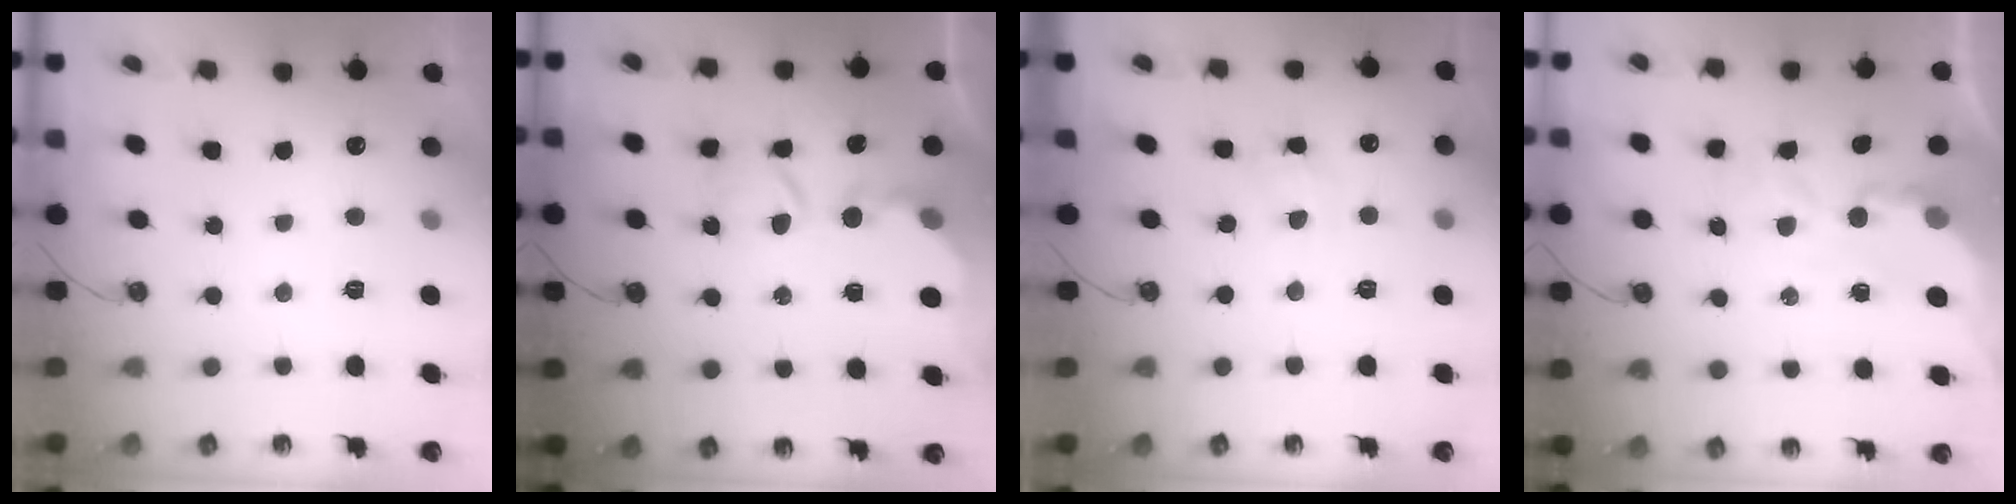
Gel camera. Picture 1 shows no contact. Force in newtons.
{"total": 8.2, "press": 8.2, "slide": 0.7}
{"total": 6.3, "press": 6.3, "slide": 0.4}
{"total": 5.2, "press": 5.2, "slide": 0.4}